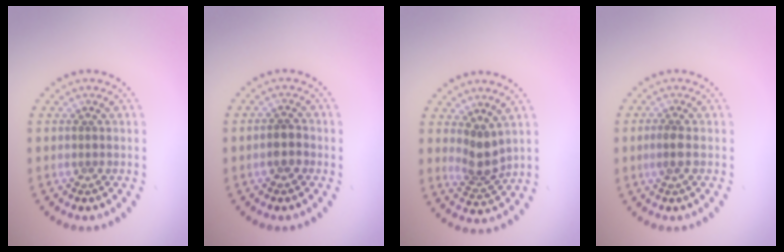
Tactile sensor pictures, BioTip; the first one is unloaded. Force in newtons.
{"total": 1.7, "press": 1.6, "slide": 0.6}
{"total": 2.5, "press": 1.9, "slide": 1.7}
{"total": 1.2, "press": 1.1, "slide": 0.5}